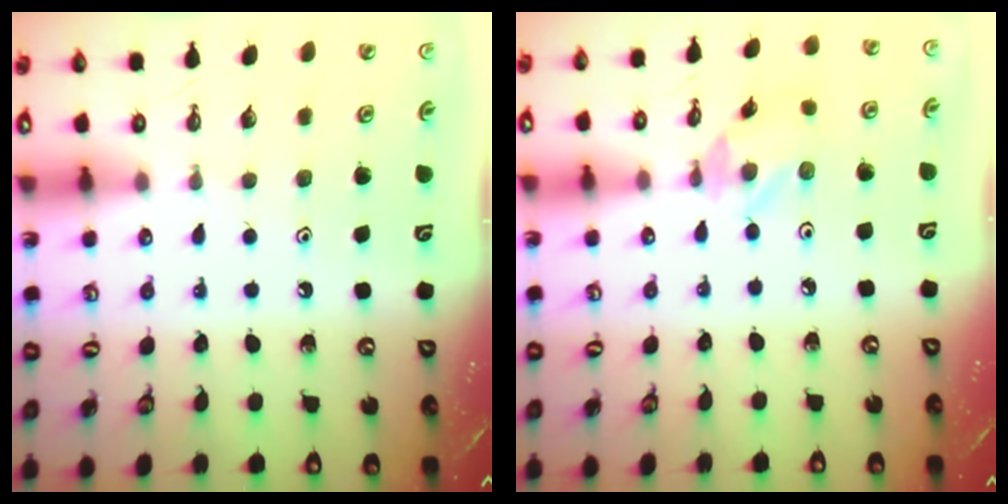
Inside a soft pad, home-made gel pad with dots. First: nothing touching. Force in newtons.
{"total": 2.7, "press": 2.7, "slide": 0.1}